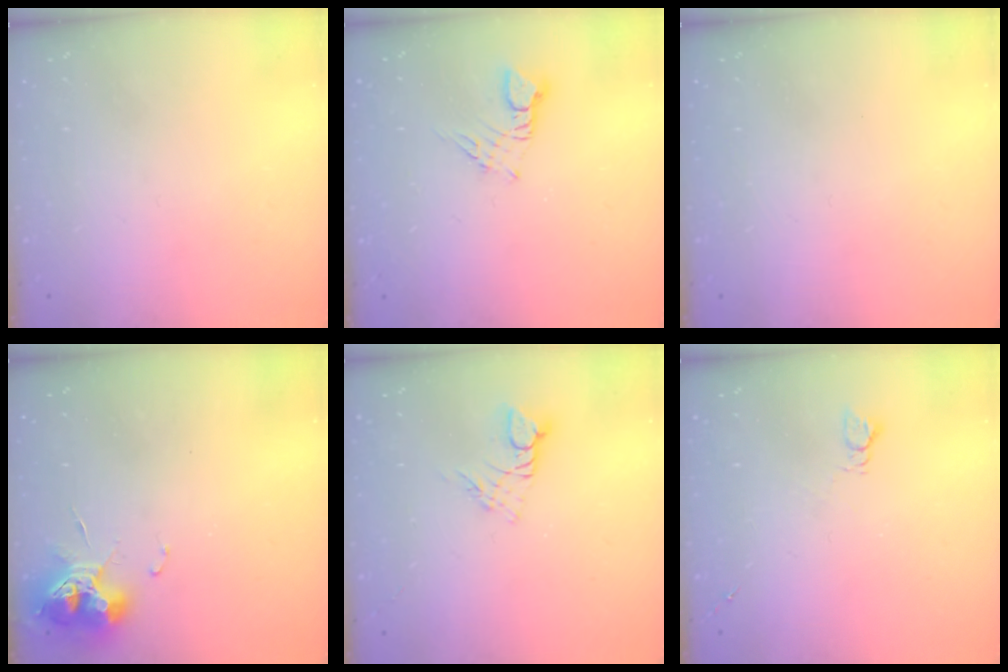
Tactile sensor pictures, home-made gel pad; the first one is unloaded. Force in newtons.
{"total": 2.5, "press": 2.5, "slide": 0.3}
{"total": 0.0}
{"total": 10.1, "press": 10.0, "slide": 0.5}
{"total": 3.9, "press": 3.9, "slide": 0.4}
{"total": 2.6, "press": 2.5, "slide": 0.4}